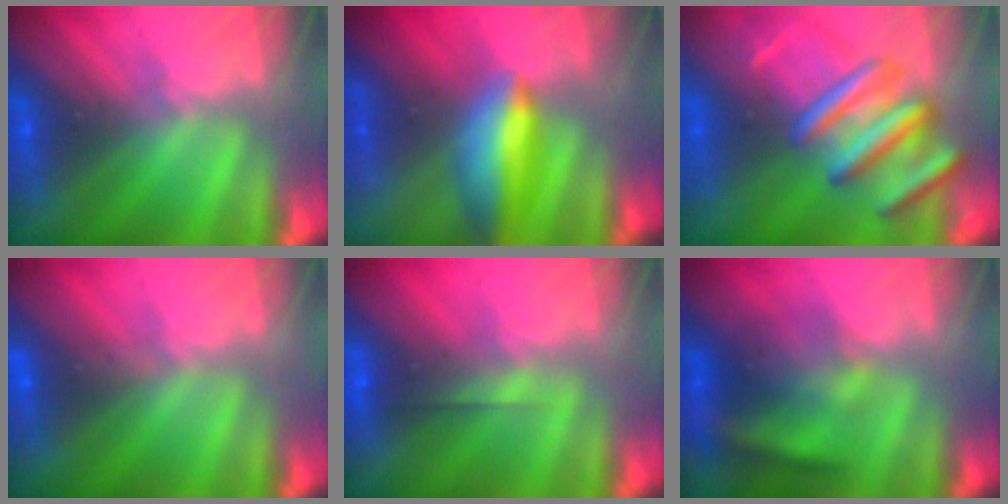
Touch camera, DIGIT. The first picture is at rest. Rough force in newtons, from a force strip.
{"total": 7.5}
{"total": 6.5}
{"total": 3.0}
{"total": 2.6}
{"total": 3.5}